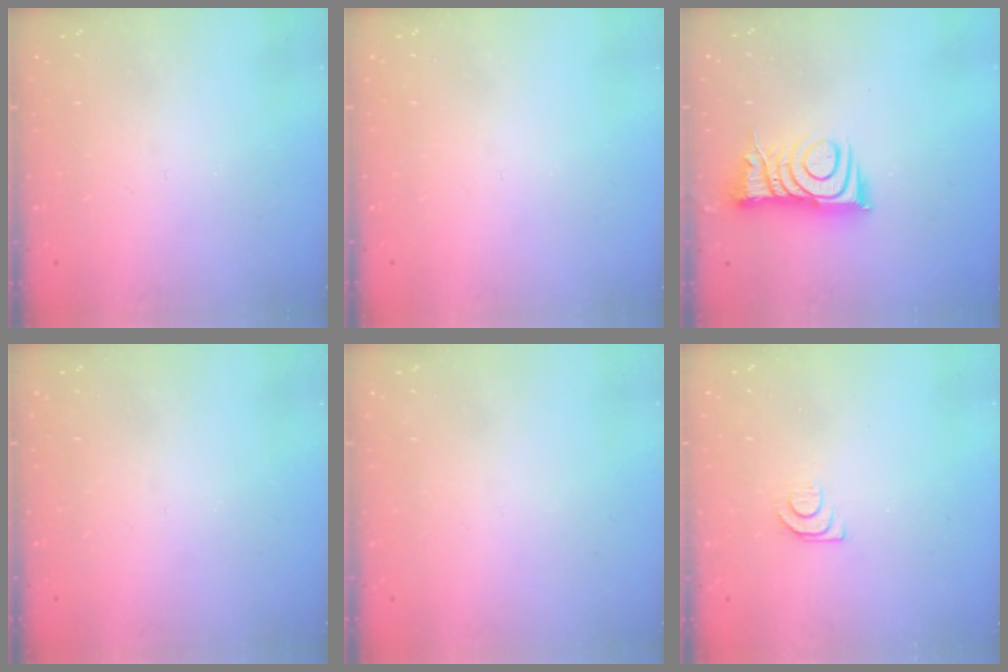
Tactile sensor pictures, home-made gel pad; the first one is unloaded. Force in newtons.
{"total": 0.0}
{"total": 9.8, "press": 9.8, "slide": 0.2}
{"total": 0.0}
{"total": 1.6, "press": 1.6, "slide": 0.1}
{"total": 4.9, "press": 4.9, "slide": 0.6}